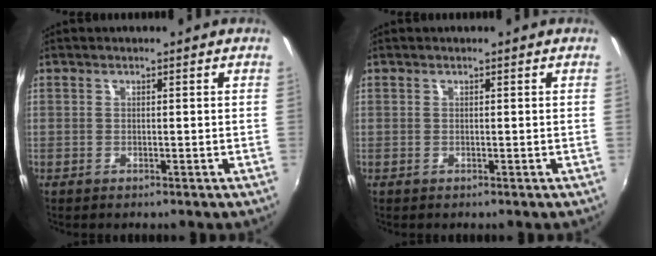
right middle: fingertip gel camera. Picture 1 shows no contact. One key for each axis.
{"total": 0.0}